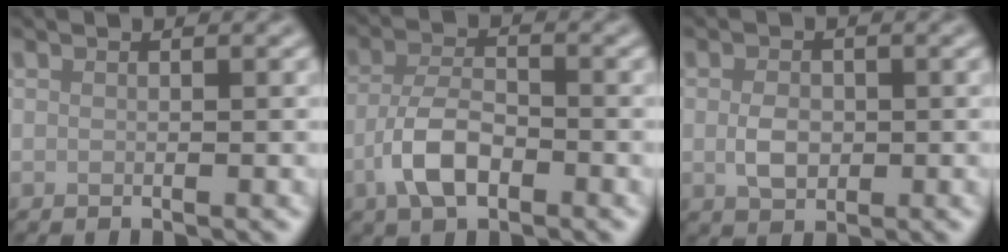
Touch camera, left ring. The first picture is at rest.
{"total": 4.6, "force": [-2.1, 2.2, 3.4], "torque": [-0.067, 0.005, -0.048]}
{"total": 2.4, "force": [-0.1, 1.7, 1.7], "torque": [-0.034, -0.001, -0.004]}